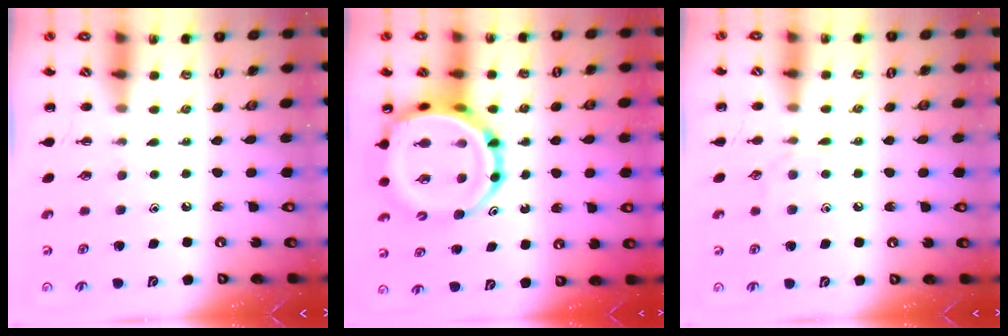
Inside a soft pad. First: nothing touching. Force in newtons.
{"total": 14.4, "press": 13.8, "slide": 4.2}
{"total": 4.3, "press": 4.1, "slide": 1.3}